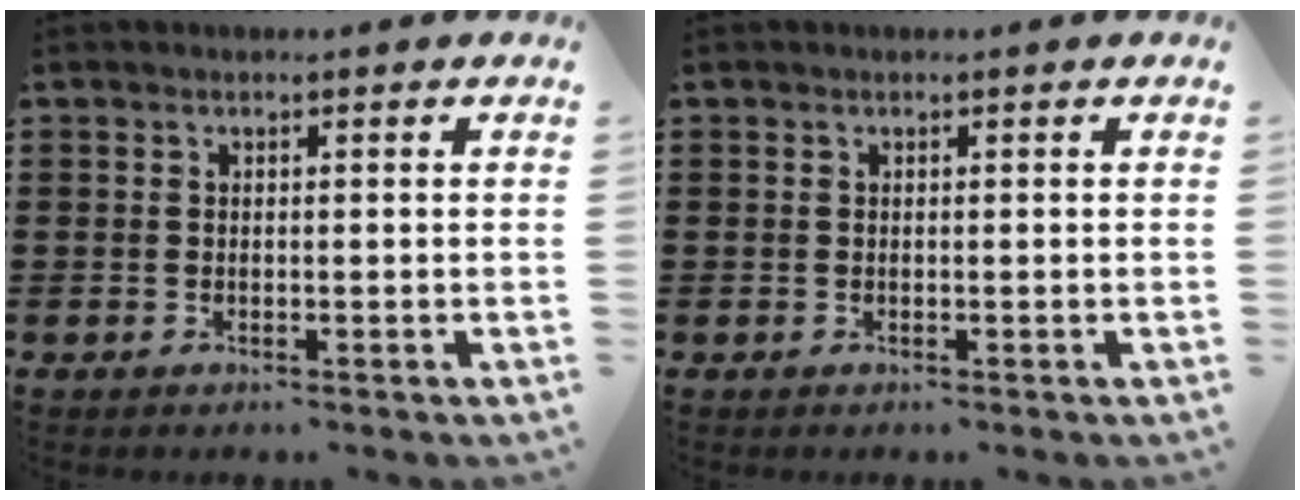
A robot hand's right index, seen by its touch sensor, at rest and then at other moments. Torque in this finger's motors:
{"motor_torque": [0.00, 0.00, 0.00, -0.01]}